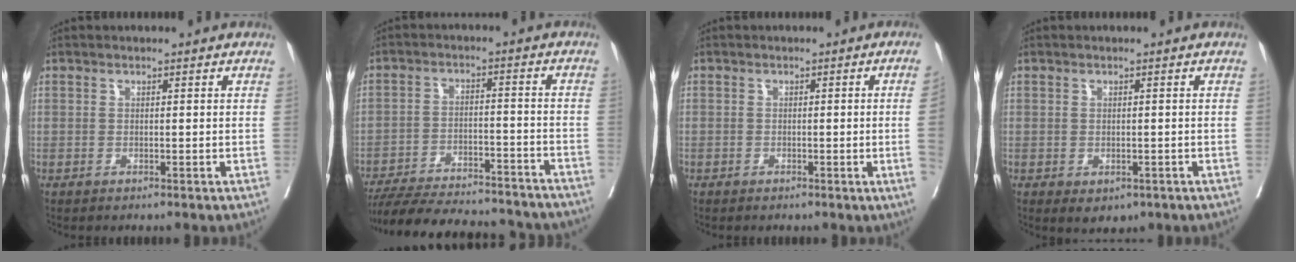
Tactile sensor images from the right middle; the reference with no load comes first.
{"total": 23.0, "force": [-20.8, 4.1, 8.8], "torque": [-0.145, -0.021, -0.290]}
{"total": 3.2, "force": [-0.6, -1.0, 3.0], "torque": [-0.037, -0.006, -0.008]}
{"total": 2.9, "force": [-1.4, 1.9, 1.7], "torque": [-0.016, -0.004, -0.008]}